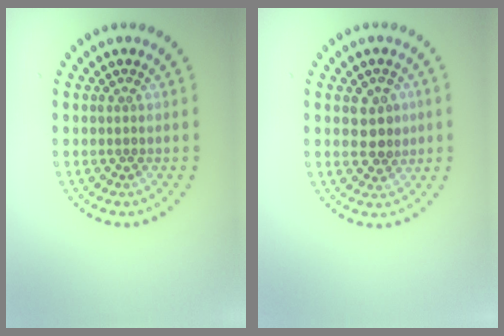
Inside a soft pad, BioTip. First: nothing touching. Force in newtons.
{"total": 2.7, "press": 2.7, "slide": 0.4}